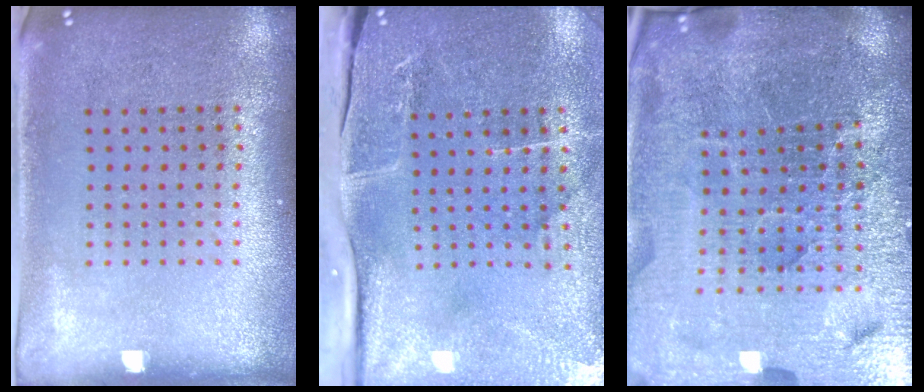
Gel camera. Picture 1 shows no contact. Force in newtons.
{"total": 4.6, "press": 4.0, "slide": 2.4}
{"total": 6.3, "press": 5.7, "slide": 2.7}